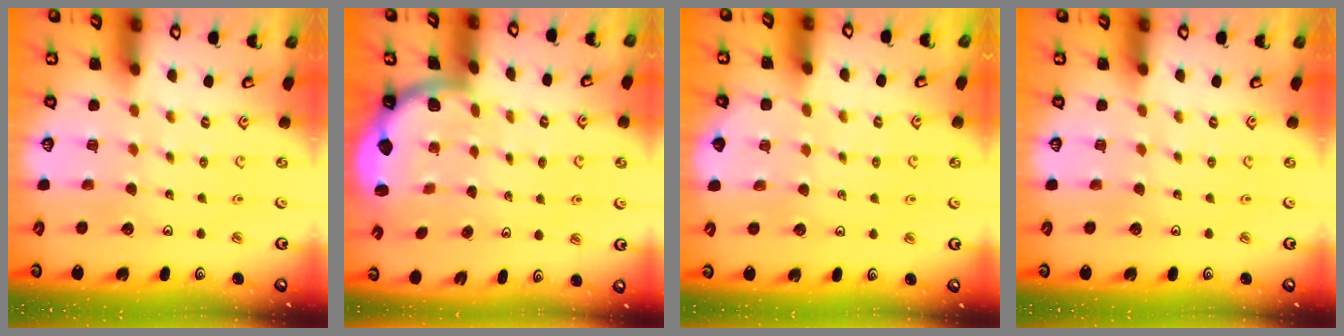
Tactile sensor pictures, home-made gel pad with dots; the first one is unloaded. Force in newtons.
{"total": 2.1, "press": 2.0, "slide": 0.5}
{"total": 1.5, "press": 1.5, "slide": 0.3}
{"total": 0.0}